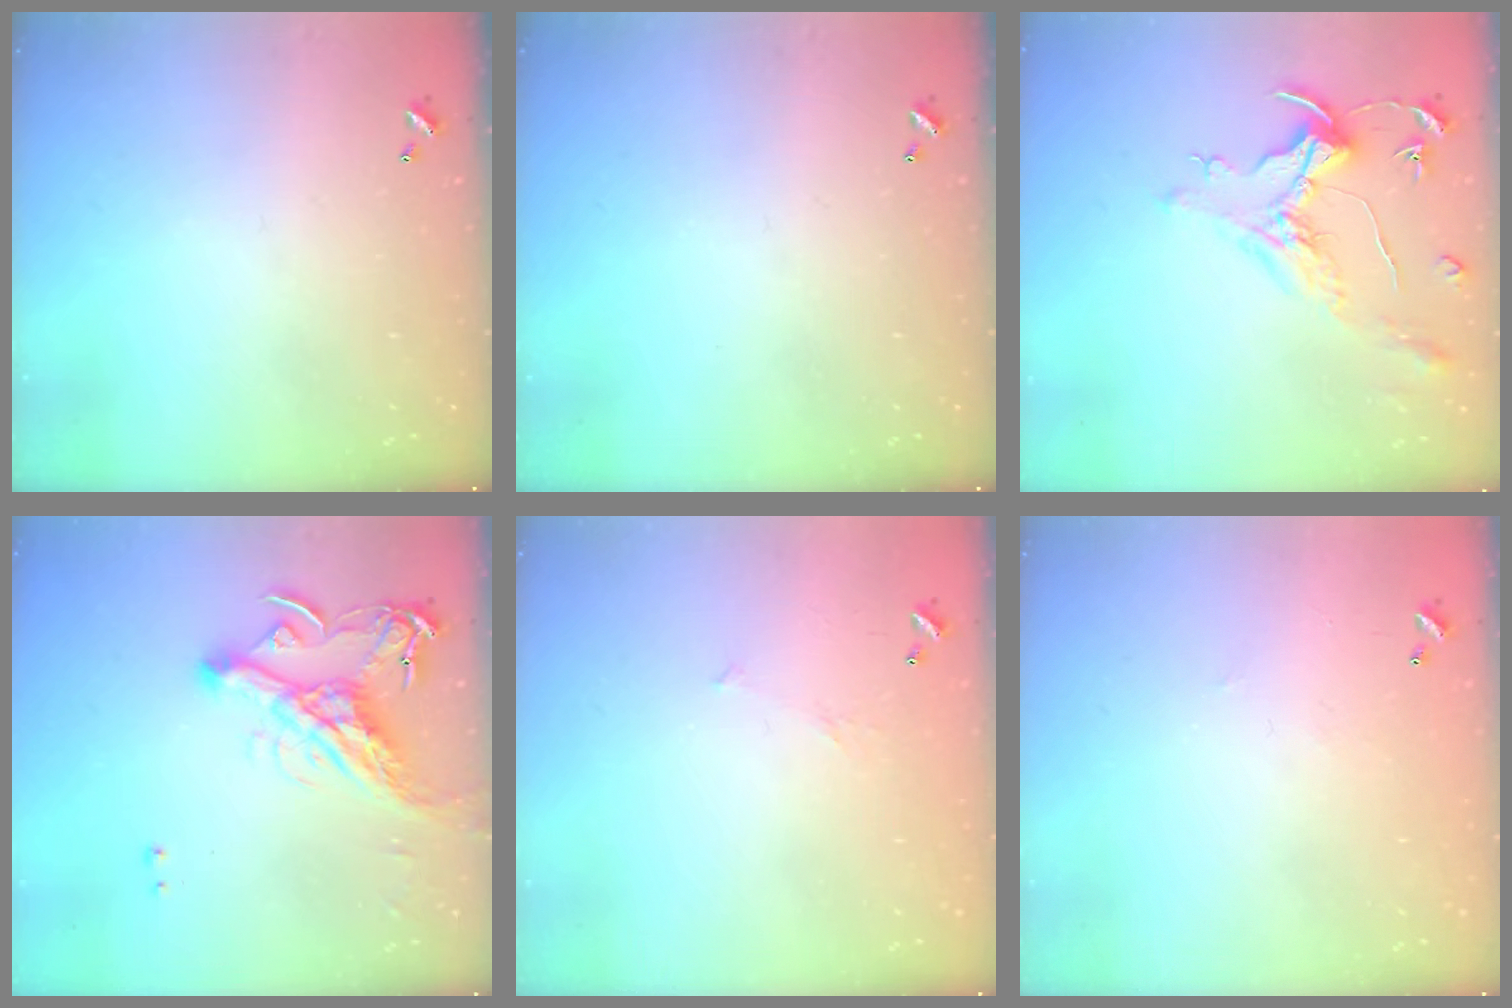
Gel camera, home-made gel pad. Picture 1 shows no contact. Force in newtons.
{"total": 0.0}
{"total": 1.4, "press": 1.2, "slide": 0.7}
{"total": 11.1, "press": 10.9, "slide": 1.7}
{"total": 7.3, "press": 7.3, "slide": 0.7}
{"total": 7.4, "press": 7.4, "slide": 0.6}